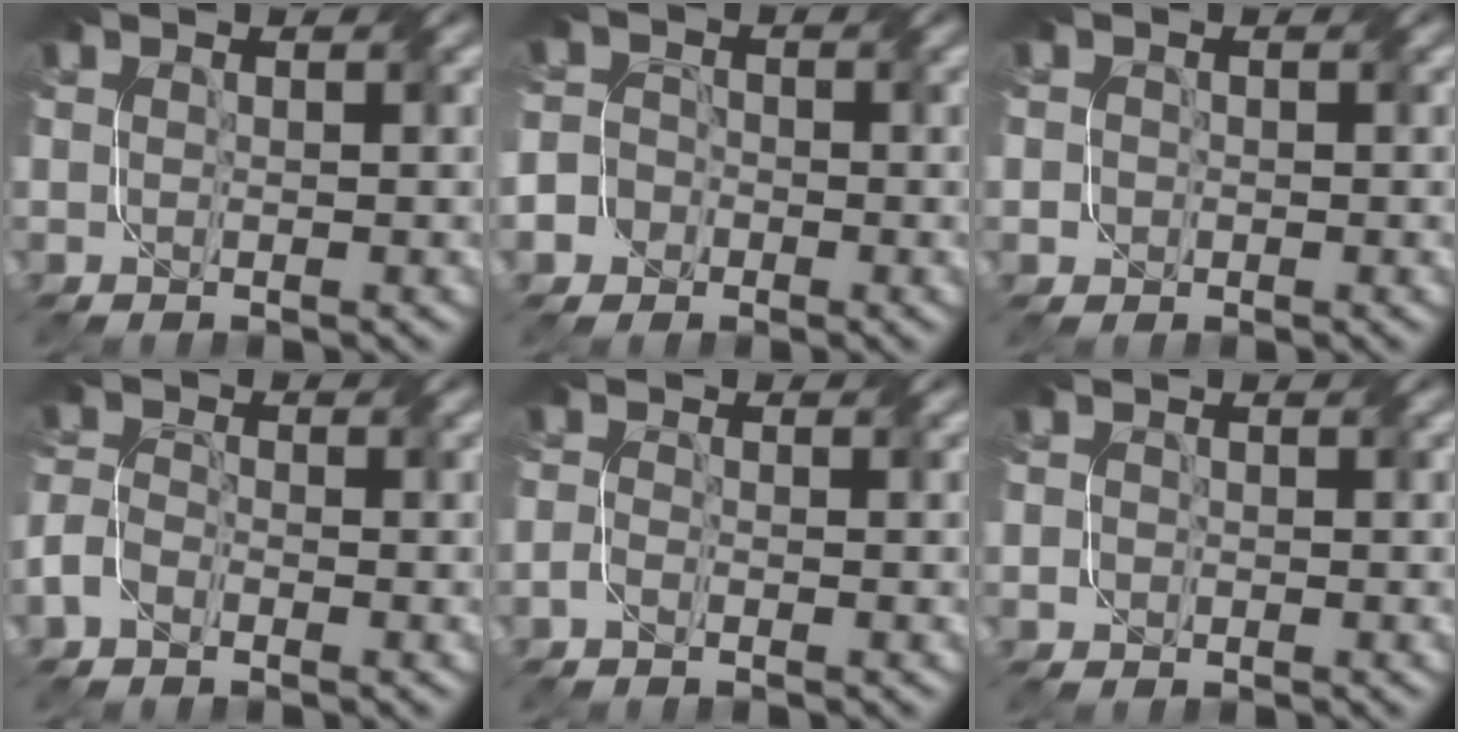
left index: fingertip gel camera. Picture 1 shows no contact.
{"total": 4.7, "force": [-3.1, 3.5, 0.5], "torque": [0.002, -0.001, -0.067]}
{"total": 0.7, "force": [-0.2, 0.7, 0.2], "torque": [0.004, 0.008, -0.010]}
{"total": 2.4, "force": [-1.9, 1.0, 1.1], "torque": [-0.030, 0.005, -0.047]}
{"total": 1.2, "force": [-1.1, -0.1, 0.4], "torque": [-0.010, 0.003, -0.027]}
{"total": 0.5, "force": [-0.3, 0.4, 0.1], "torque": [-0.001, 0.005, -0.008]}